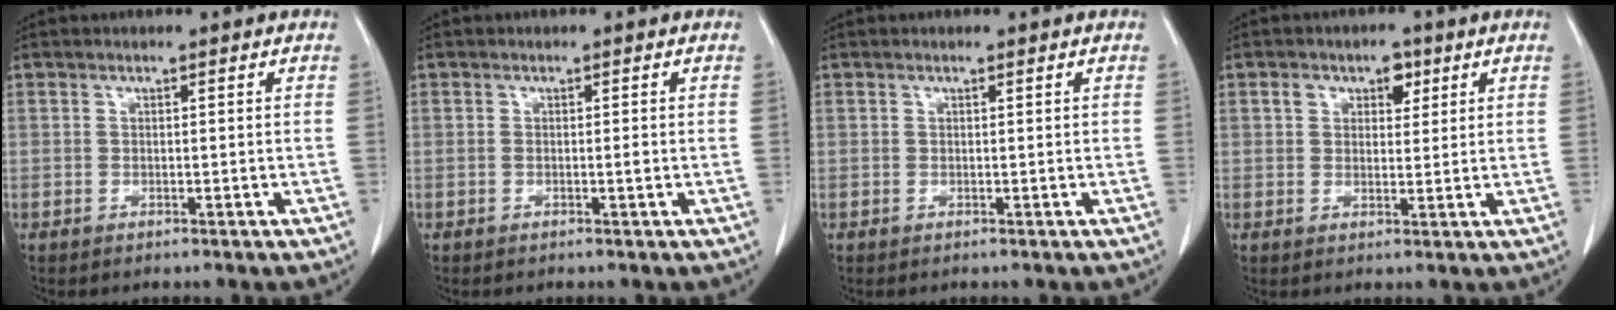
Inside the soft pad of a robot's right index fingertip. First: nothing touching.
{"total": 0.9, "force": [-0.1, 0.1, 0.8], "torque": [-0.017, -0.001, -0.002]}
{"total": 0.0}
{"total": 4.3, "force": [1.9, 2.8, 2.7], "torque": [-0.037, 0.012, 0.030]}